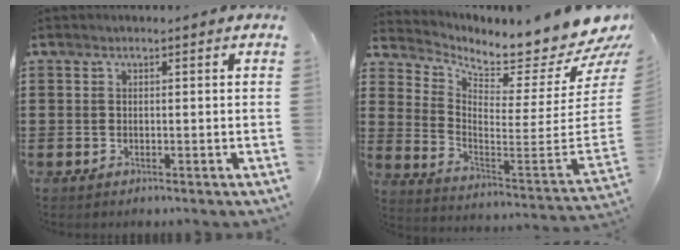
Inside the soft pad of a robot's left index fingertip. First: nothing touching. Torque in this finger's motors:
{"motor_torque": [2.14, 0.00, 0.27, 0.01]}